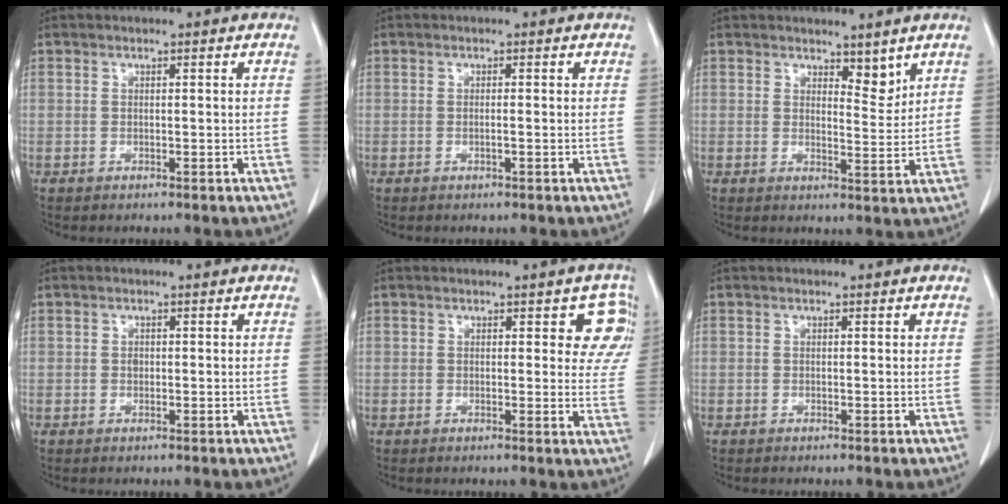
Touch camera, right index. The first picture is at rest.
{"total": 0.6, "force": [-0.2, -0.1, 0.6], "torque": [-0.011, 0.000, -0.002]}
{"total": 3.5, "force": [2.8, 1.2, 1.7], "torque": [-0.019, -0.011, 0.046]}
{"total": 0.7, "force": [0.0, 0.6, 0.4], "torque": [-0.007, 0.001, -0.001]}
{"total": 5.3, "force": [2.3, 2.9, 3.9], "torque": [-0.011, 0.002, 0.017]}
{"total": 0.0}